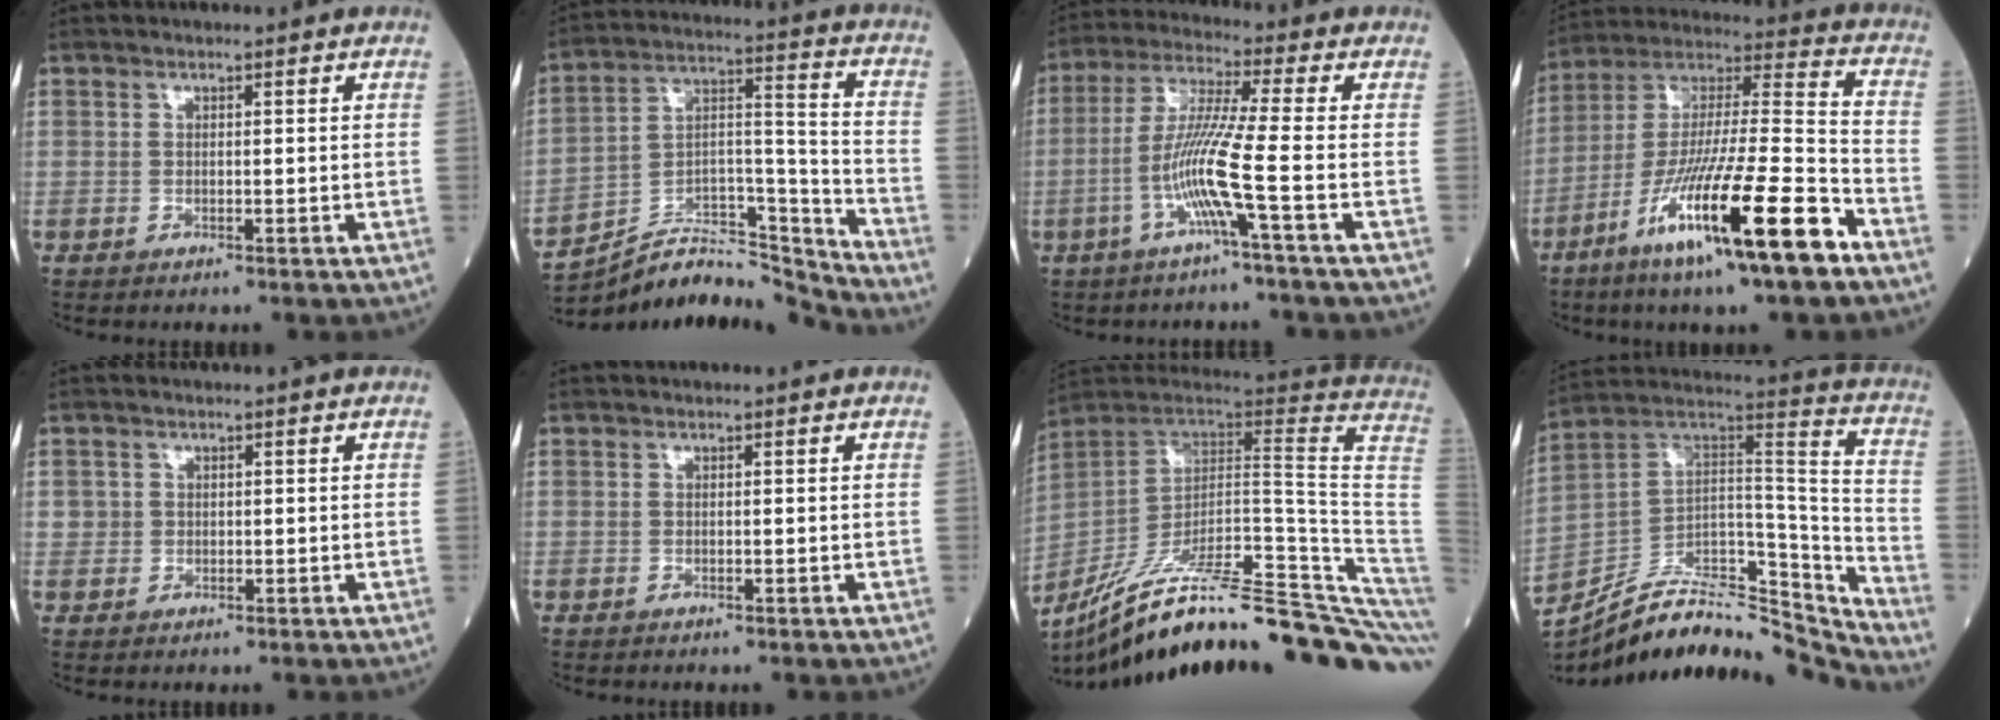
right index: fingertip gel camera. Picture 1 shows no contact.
{"total": 14.8, "force": [-14.8, 0.1, 1.1], "torque": [-0.016, 0.057, -0.260]}
{"total": 8.9, "force": [-2.9, -1.7, 8.2], "torque": [-0.169, -0.002, -0.058]}
{"total": 20.8, "force": [-11.1, 0.8, 17.7], "torque": [-0.331, -0.048, -0.198]}
{"total": 1.1, "force": [0.2, 1.1, 0.1], "torque": [0.008, 0.005, 0.005]}
{"total": 0.0}
{"total": 34.1, "force": [-27.8, 1.2, 19.6], "torque": [-0.175, -0.023, -0.395]}
{"total": 24.6, "force": [-22.7, 4.1, 8.5], "torque": [-0.147, 0.038, -0.366]}